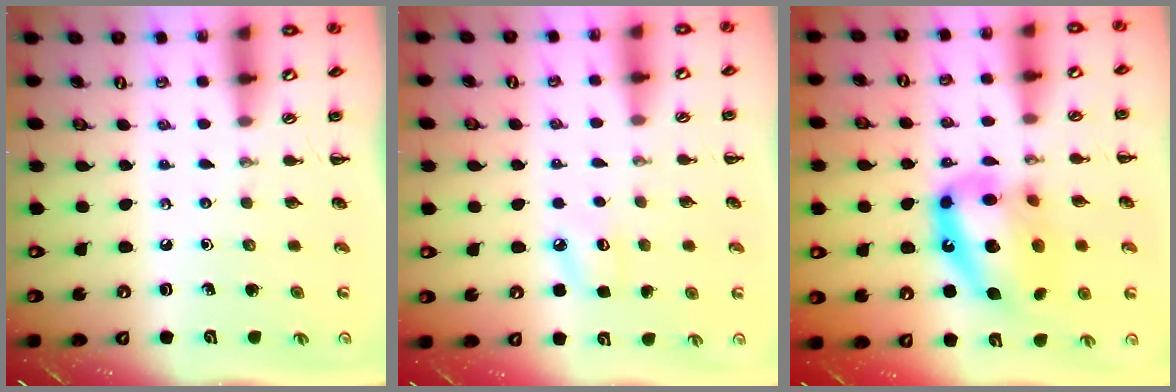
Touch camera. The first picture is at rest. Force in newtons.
{"total": 6.8, "press": 6.5, "slide": 2.0}
{"total": 17.0, "press": 16.5, "slide": 4.3}